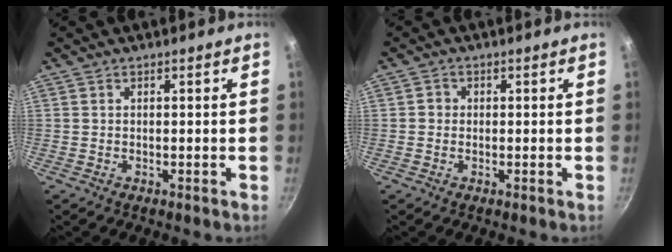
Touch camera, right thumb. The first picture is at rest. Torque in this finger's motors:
{"motor_torque": [-0.13, 0.39, 0.41, -0.28, -0.02]}